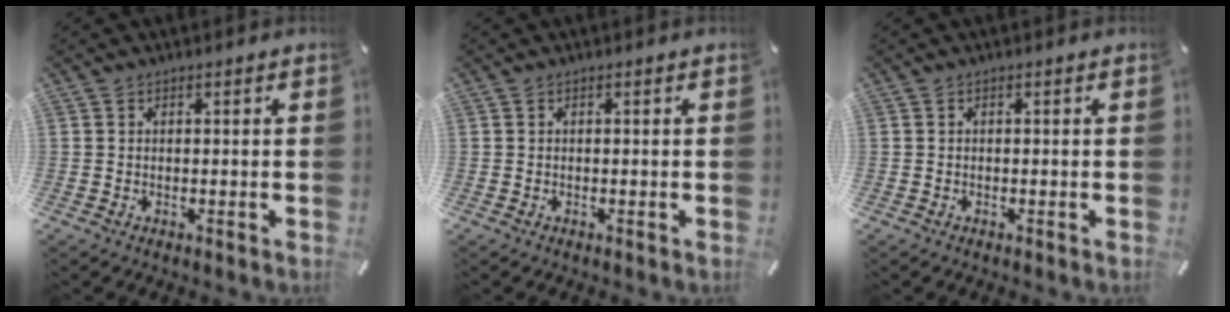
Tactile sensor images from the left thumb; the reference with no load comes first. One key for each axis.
{"total": 0.0}
{"total": 0.0}